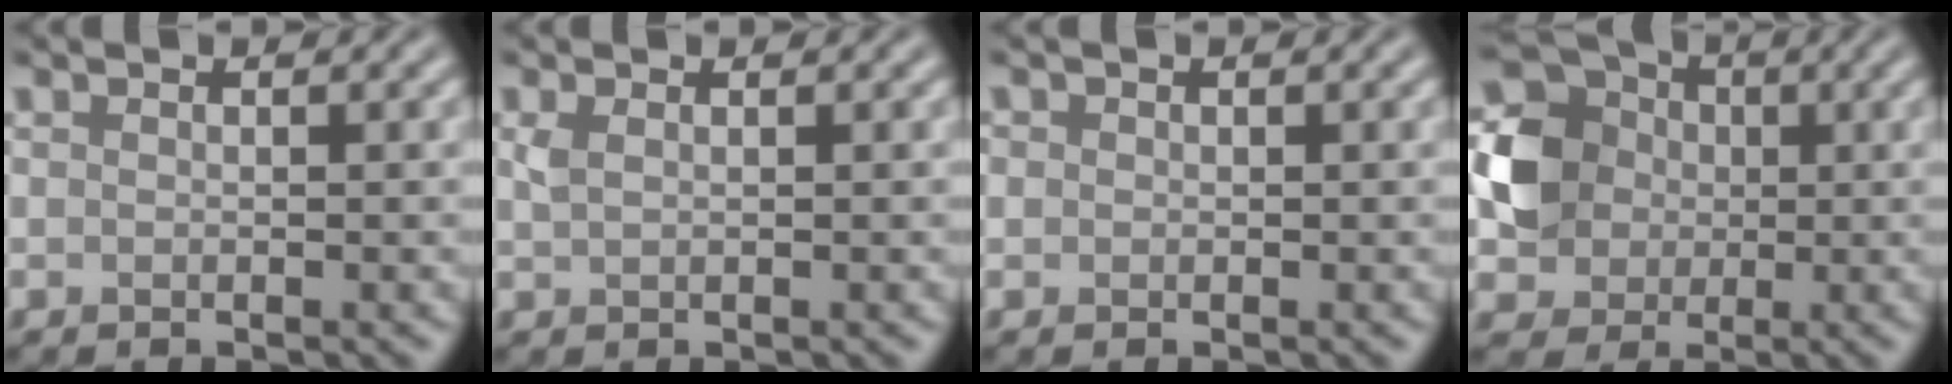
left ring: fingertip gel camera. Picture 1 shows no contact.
{"total": 1.0, "force": [0.5, 0.5, 0.7], "torque": [-0.019, 0.001, 0.012]}
{"total": 0.7, "force": [0.1, 0.7, 0.1], "torque": [0.005, 0.001, -0.002]}
{"total": 5.3, "force": [0.4, 4.8, 2.1], "torque": [-0.043, 0.006, 0.006]}